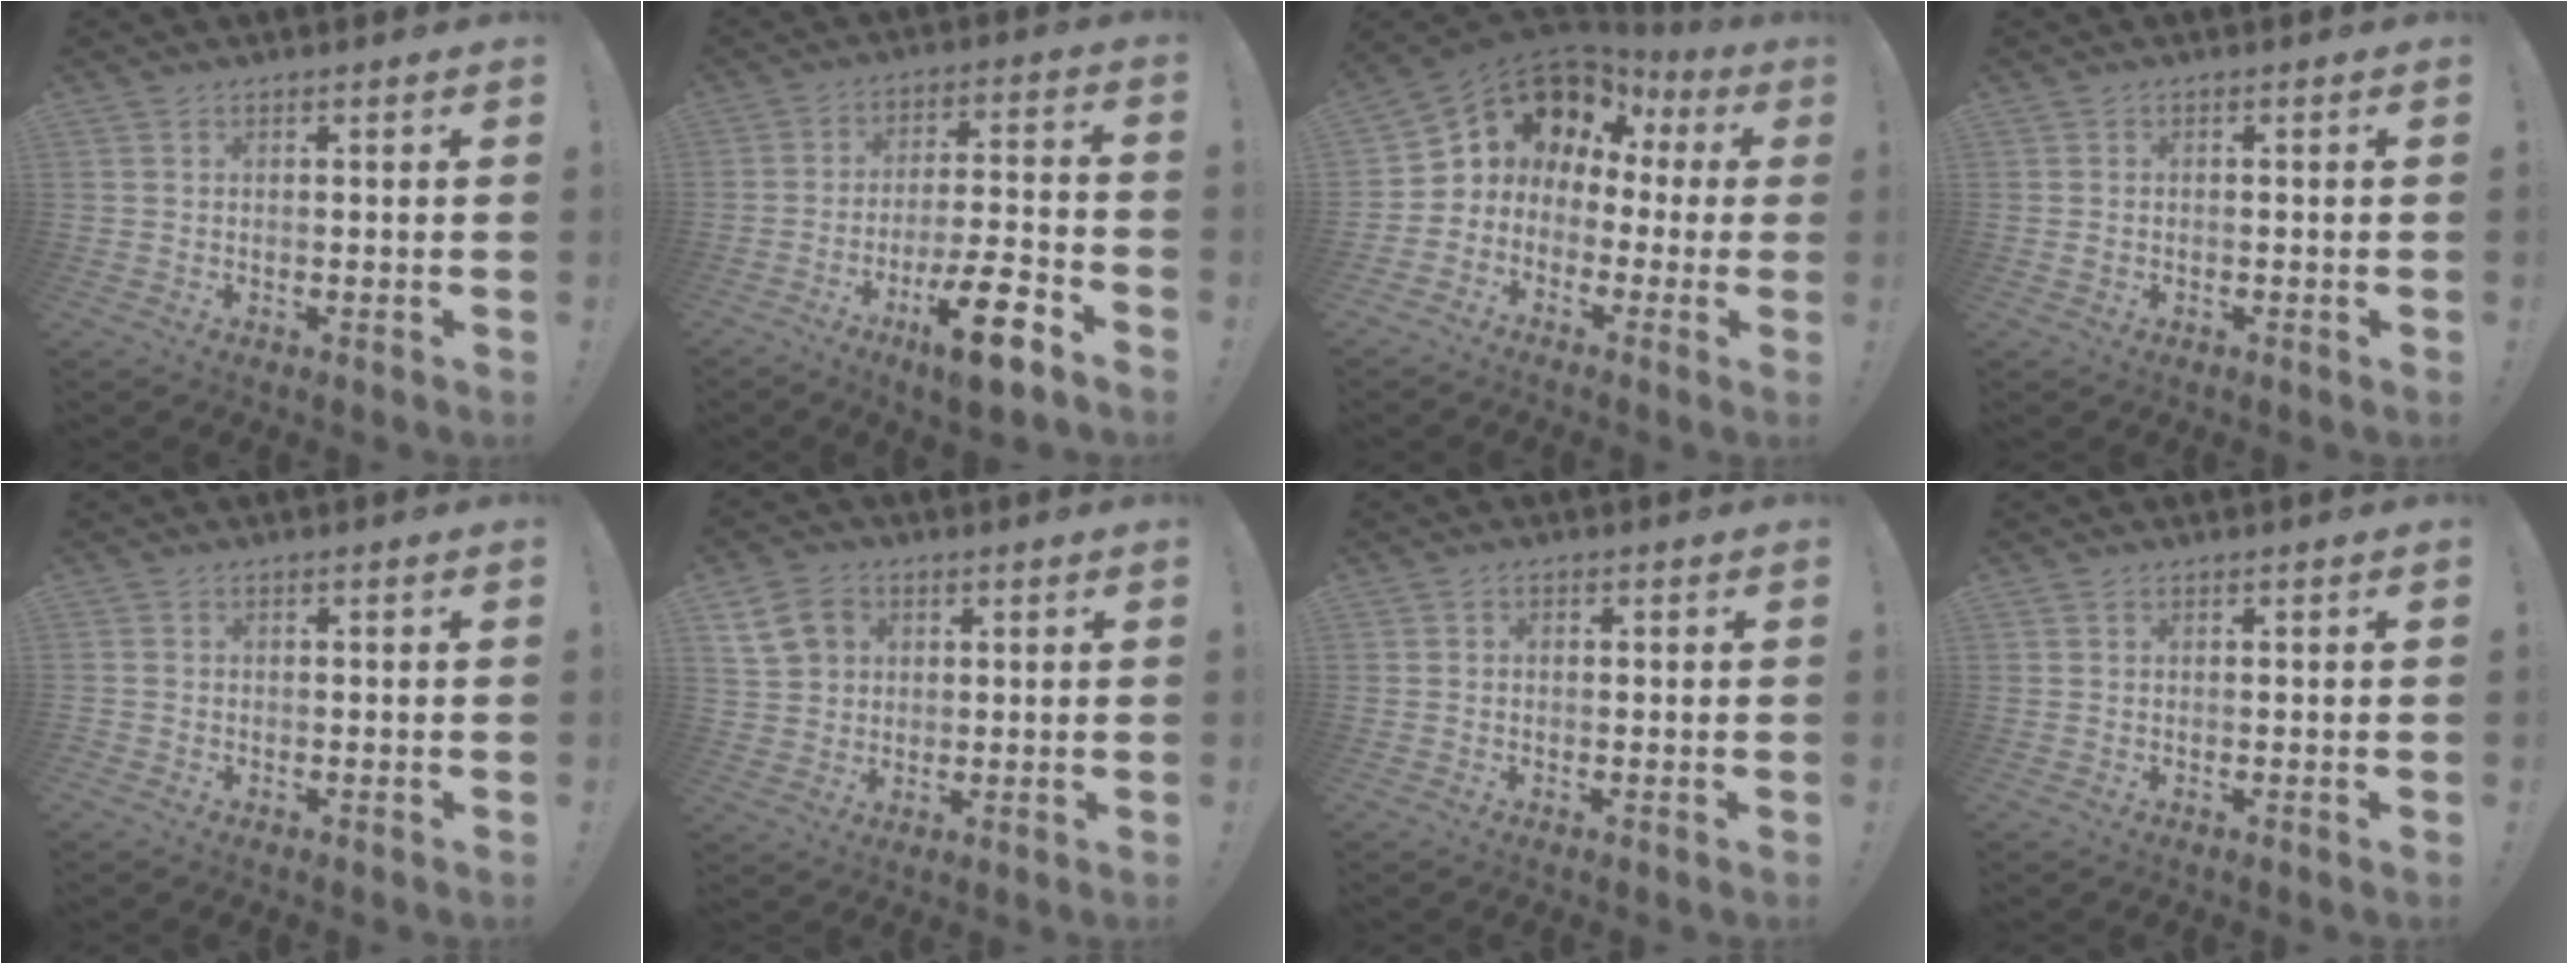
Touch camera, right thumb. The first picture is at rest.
{"total": 13.8, "force": [-7.9, 3.0, 10.9], "torque": [-0.165, 0.047, -0.127]}
{"total": 8.7, "force": [3.1, 7.3, 3.7], "torque": [-0.057, -0.028, 0.063]}
{"total": 1.1, "force": [-0.2, 1.0, 0.5], "torque": [-0.007, 0.003, -0.003]}
{"total": 0.9, "force": [-0.6, 0.7, 0.2], "torque": [-0.003, 0.002, -0.011]}
{"total": 10.4, "force": [4.0, 8.5, 4.6], "torque": [-0.080, -0.006, 0.085]}
{"total": 1.1, "force": [-0.5, 0.7, 0.6], "torque": [-0.014, 0.006, -0.009]}
{"total": 0.0}